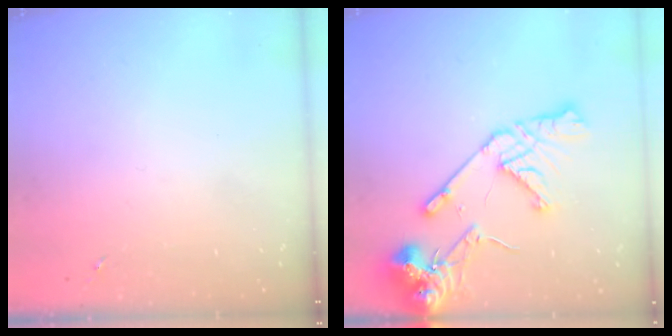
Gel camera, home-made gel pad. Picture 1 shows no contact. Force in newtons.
{"total": 16.2, "press": 16.0, "slide": 2.5}